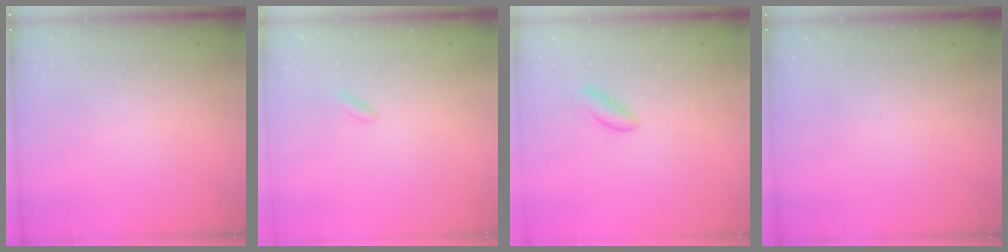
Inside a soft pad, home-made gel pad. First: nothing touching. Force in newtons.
{"total": 1.8, "press": 1.6, "slide": 0.8}
{"total": 1.9, "press": 1.9, "slide": 0.4}
{"total": 0.0}